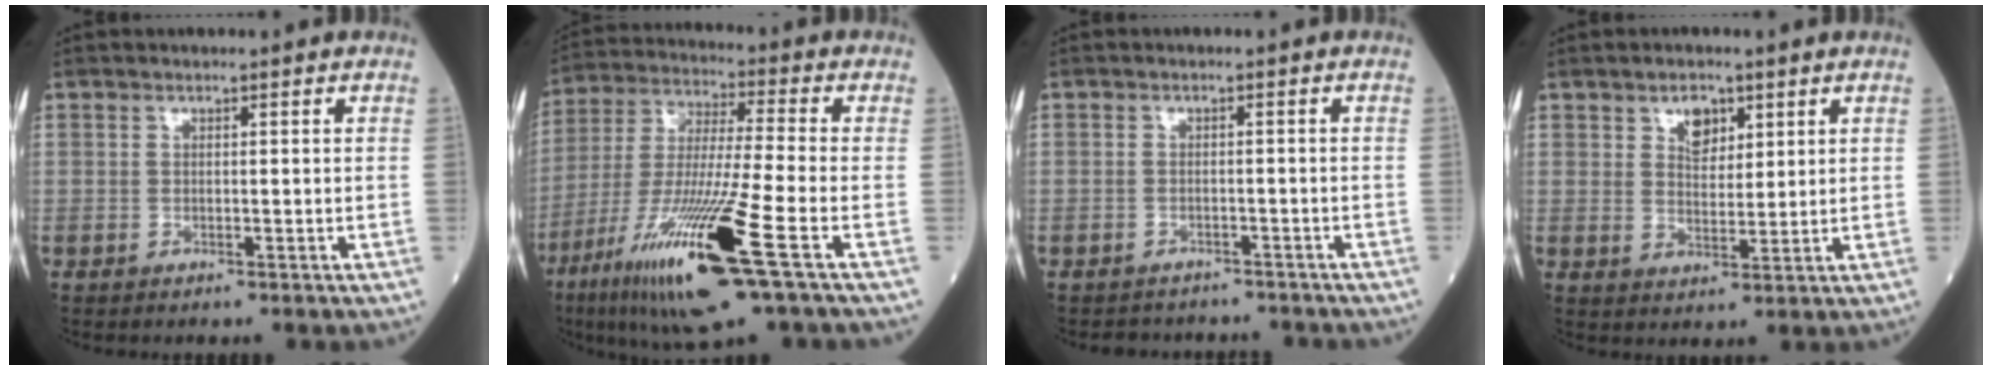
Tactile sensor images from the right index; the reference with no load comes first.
{"total": 18.3, "force": [-8.5, -0.1, 16.2], "torque": [-0.339, -0.045, -0.156]}
{"total": 4.6, "force": [-4.1, 2.0, -0.3], "torque": [0.004, 0.009, -0.051]}
{"total": 4.2, "force": [2.4, 2.4, 2.5], "torque": [-0.043, 0.002, 0.046]}